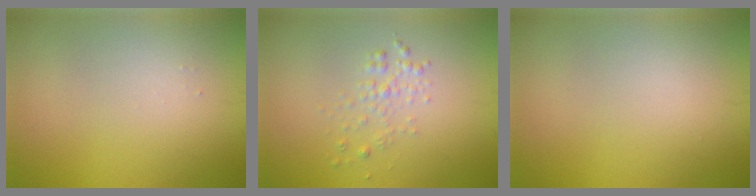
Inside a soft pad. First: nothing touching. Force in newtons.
{"total": 1.4, "press": 1.4, "slide": 0.0}
{"total": 0.0}